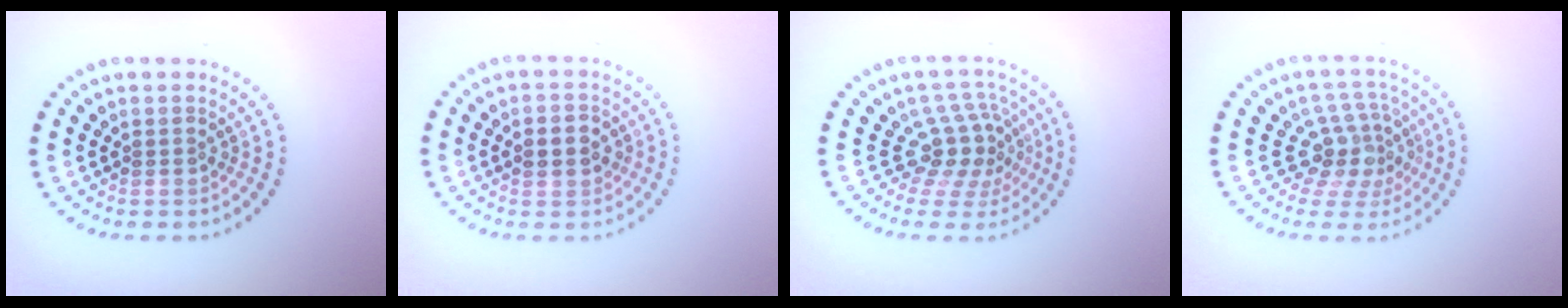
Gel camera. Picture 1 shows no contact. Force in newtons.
{"total": 2.4, "press": 2.4, "slide": 0.2}
{"total": 3.8, "press": 2.7, "slide": 2.7}
{"total": 4.0, "press": 2.8, "slide": 2.8}